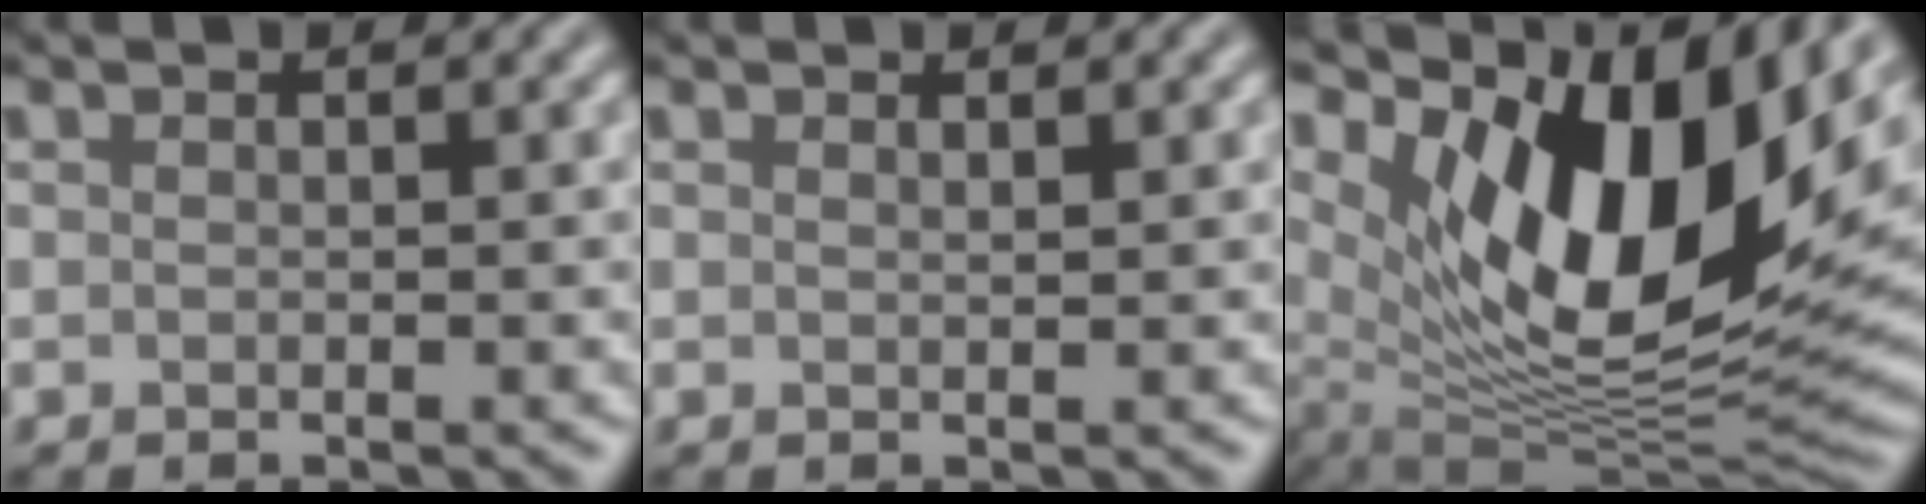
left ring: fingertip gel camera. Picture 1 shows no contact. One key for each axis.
{"total": 0.6, "fx": 0.6, "fy": 0.1, "fz": 0.3, "tx": 0.000, "ty": 0.000, "tz": 0.011}
{"total": 15.0, "fx": 6.2, "fy": 6.4, "fz": 12.0, "tx": -0.196, "ty": -0.012, "tz": 0.115}